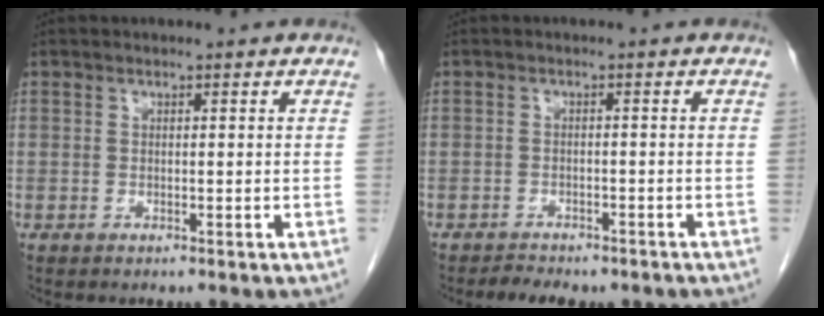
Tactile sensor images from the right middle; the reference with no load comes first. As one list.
[{"total": 4.9, "force": [-4.1, 1.9, 1.9], "torque": [-0.030, 0.001, -0.052]}]